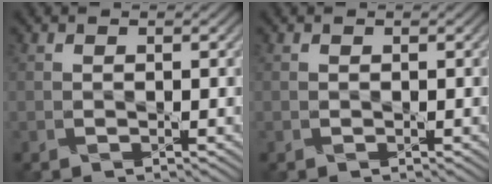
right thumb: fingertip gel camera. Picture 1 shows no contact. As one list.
[{"total": 0.0}]